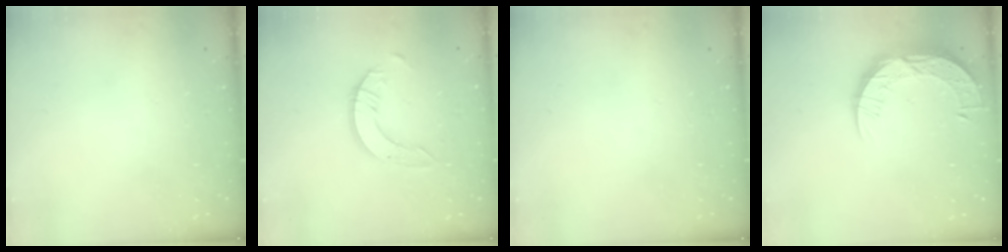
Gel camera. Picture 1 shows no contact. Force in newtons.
{"total": 6.1, "press": 6.1, "slide": 0.6}
{"total": 0.0}
{"total": 12.8, "press": 12.8, "slide": 0.9}